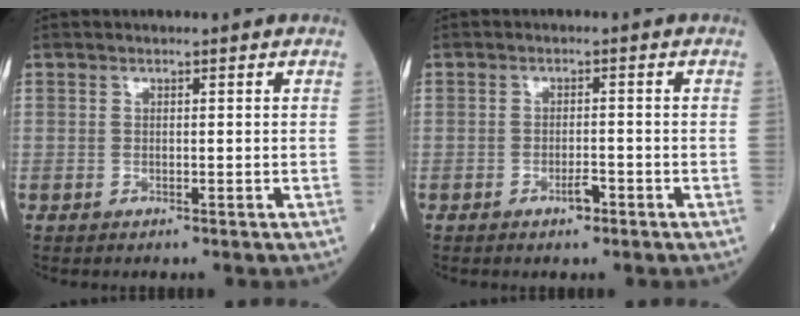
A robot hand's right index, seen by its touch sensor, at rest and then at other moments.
{"total": 2.0, "force": [-1.3, 0.6, 1.5], "torque": [-0.023, 0.002, -0.021]}